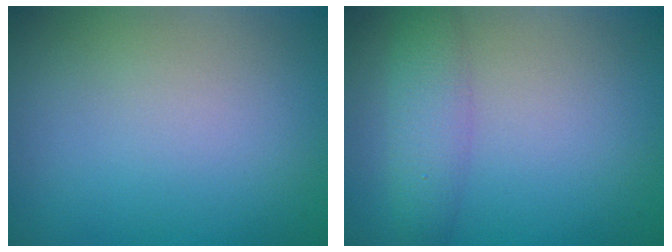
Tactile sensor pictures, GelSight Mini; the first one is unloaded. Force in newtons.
{"total": 3.6, "press": 3.6, "slide": 0.0}